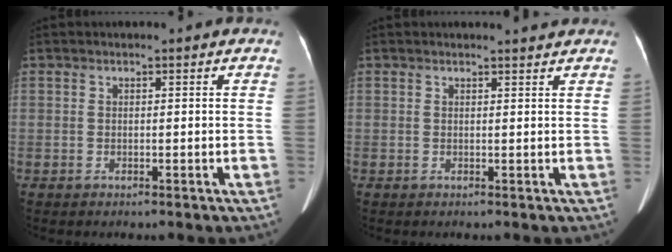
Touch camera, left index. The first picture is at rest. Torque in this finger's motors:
{"motor_torque": [-0.26, -0.17, 0.00, -0.01]}